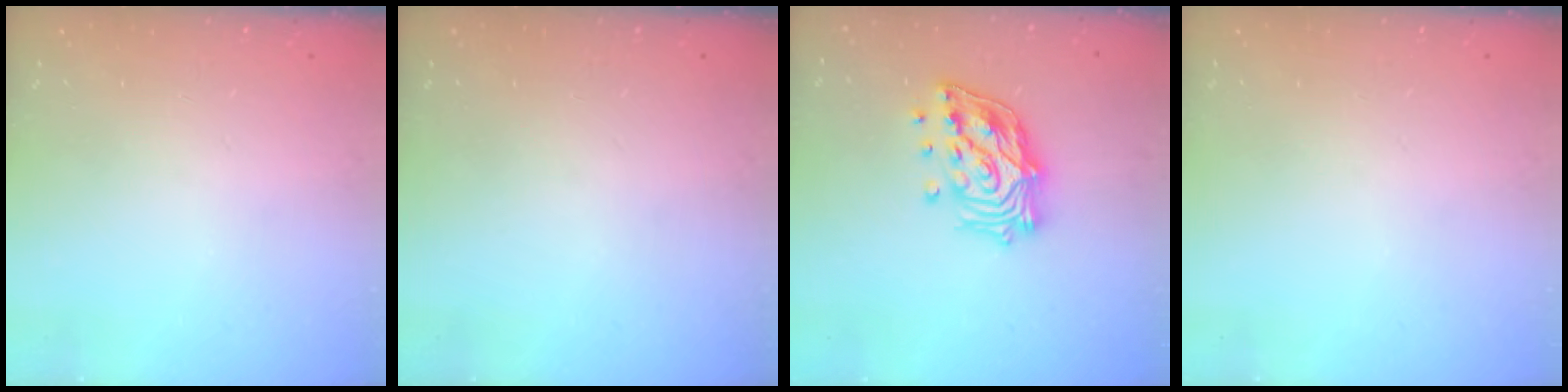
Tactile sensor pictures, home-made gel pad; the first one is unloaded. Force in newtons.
{"total": 0.0}
{"total": 16.8, "press": 16.6, "slide": 2.6}
{"total": 0.0}